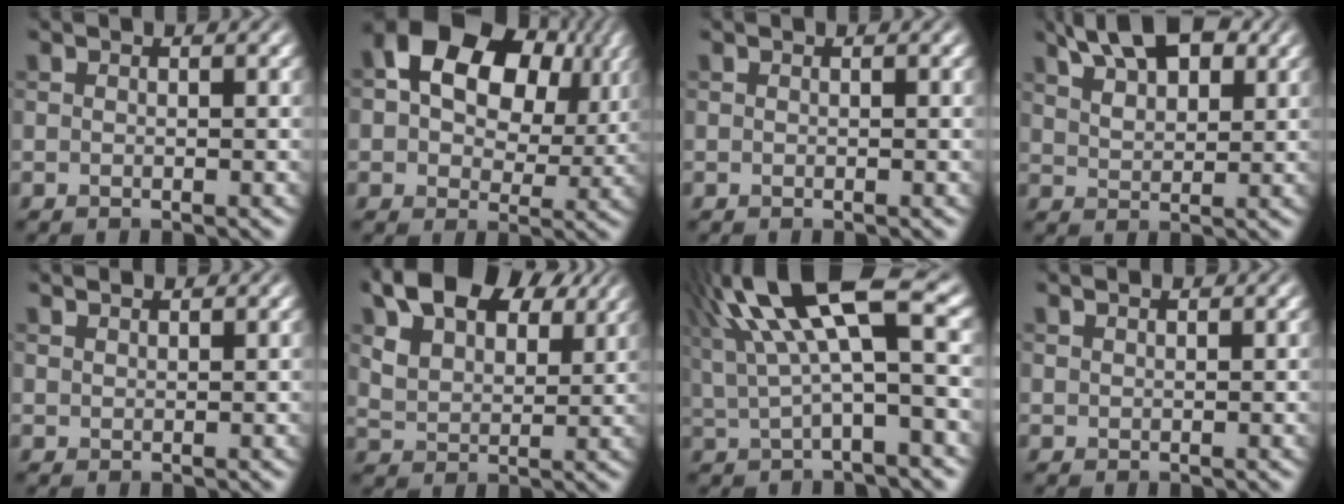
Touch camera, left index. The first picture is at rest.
{"total": 14.7, "force": [5.4, 9.6, 9.6], "torque": [-0.152, 0.030, 0.084]}
{"total": 0.0}
{"total": 7.6, "force": [4.8, 3.4, 4.8], "torque": [-0.081, 0.022, 0.075]}
{"total": 1.4, "force": [1.4, 0.3, 0.2], "torque": [-0.006, 0.001, 0.027]}
{"total": 12.0, "force": [7.4, 6.4, 7.0], "torque": [-0.139, 0.027, 0.109]}
{"total": 10.7, "force": [3.9, 2.8, 9.6], "torque": [-0.178, 0.026, 0.068]}
{"total": 1.0, "force": [1.0, 0.2, 0.1], "torque": [-0.005, 0.002, 0.021]}